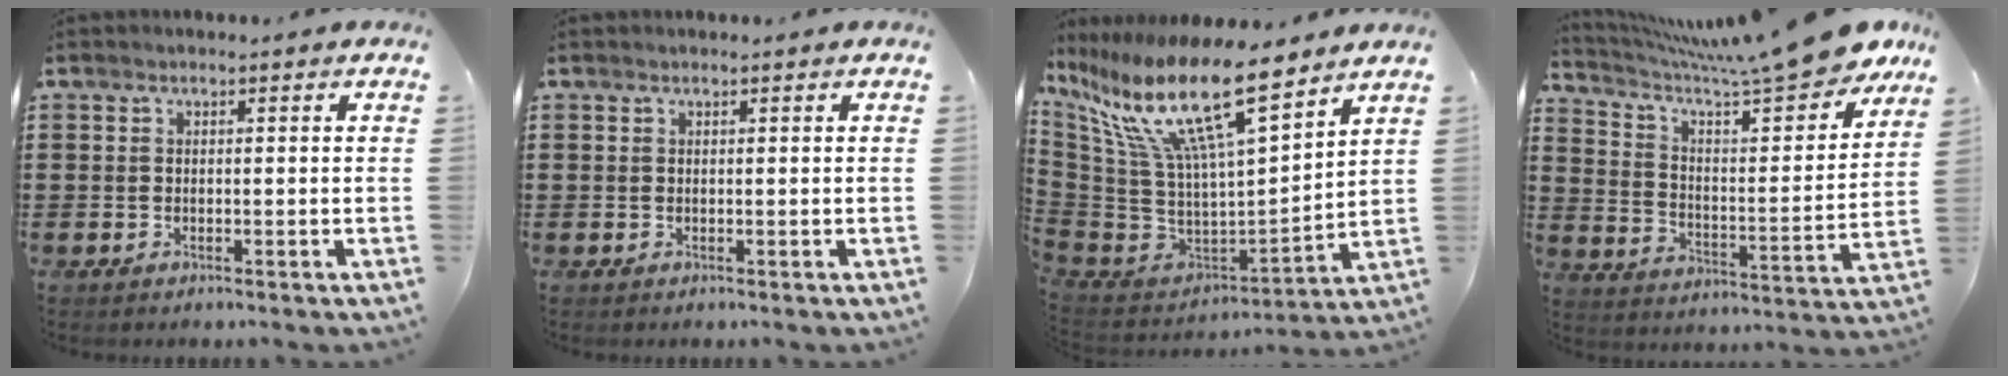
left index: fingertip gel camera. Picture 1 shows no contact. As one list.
[{"total": 0.0}, {"total": 17.7, "force": [10.9, 4.3, 13.3], "torque": [-0.295, -0.070, 0.178]}, {"total": 10.8, "force": [9.6, -0.4, 4.8], "torque": [-0.107, -0.079, 0.154]}]